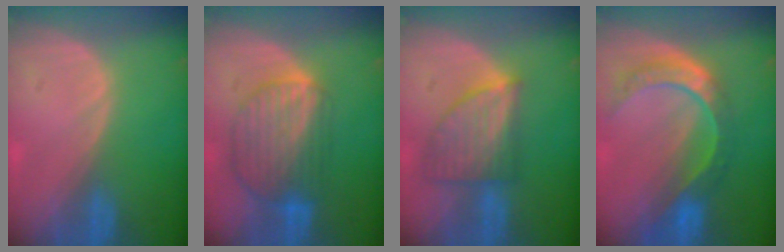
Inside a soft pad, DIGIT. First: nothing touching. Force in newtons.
{"total": 8.7, "press": 7.6, "slide": 4.1}
{"total": 7.4, "press": 6.8, "slide": 2.9}
{"total": 8.7, "press": 7.3, "slide": 4.7}